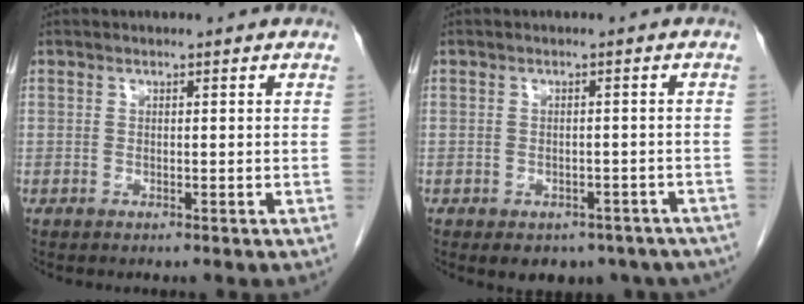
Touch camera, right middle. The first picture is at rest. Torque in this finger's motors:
{"motor_torque": [0.13, -0.11, 0.01, 0.02]}